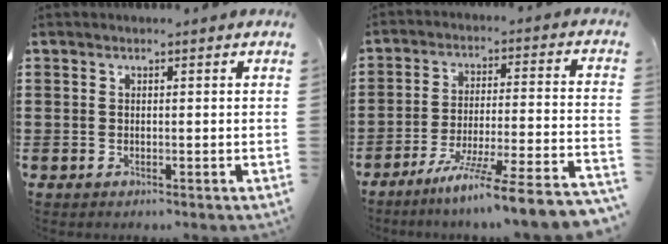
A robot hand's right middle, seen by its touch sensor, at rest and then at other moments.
{"total": 8.8, "force": [-7.4, -1.3, 4.7], "torque": [-0.075, -0.012, -0.147]}